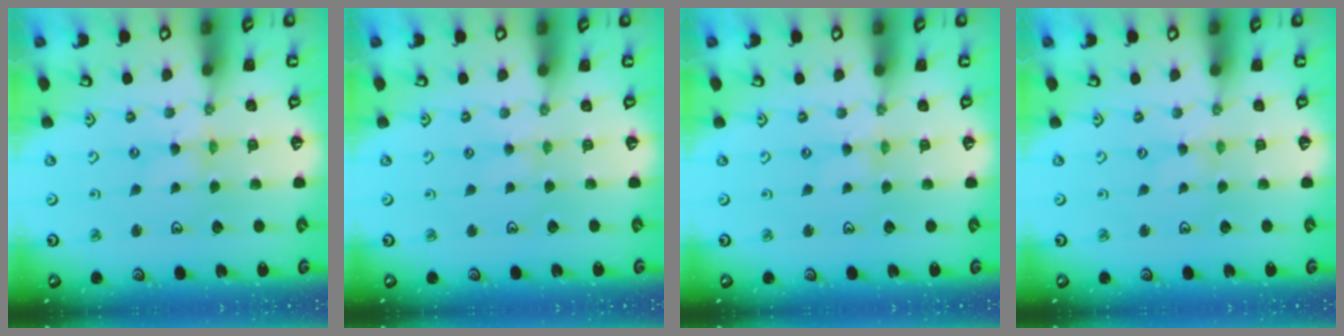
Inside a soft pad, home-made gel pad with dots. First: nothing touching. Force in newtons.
{"total": 2.1, "press": 2.1, "slide": 0.3}
{"total": 0.8, "press": 0.8, "slide": 0.2}
{"total": 0.0}